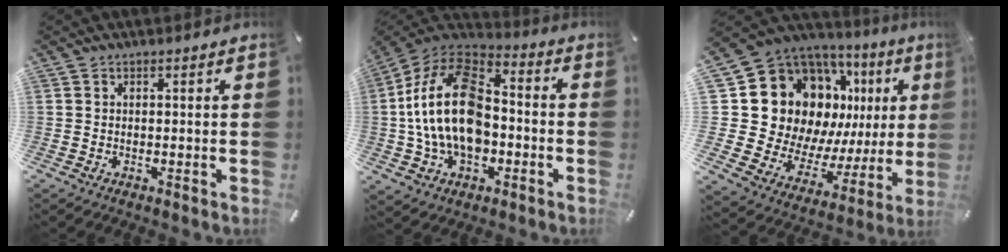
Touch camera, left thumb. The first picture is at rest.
{"total": 21.8, "force": [-2.4, 14.4, 16.1], "torque": [-0.335, 0.028, -0.042]}
{"total": 21.7, "force": [8.6, 16.0, 11.8], "torque": [-0.192, -0.080, 0.187]}